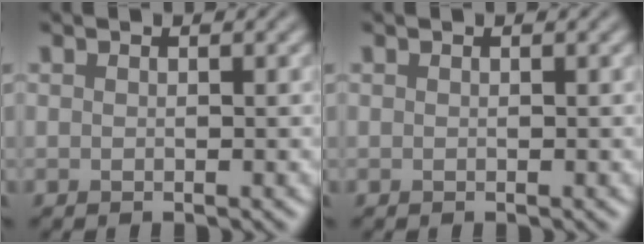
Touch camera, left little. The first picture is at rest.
{"total": 0.0}